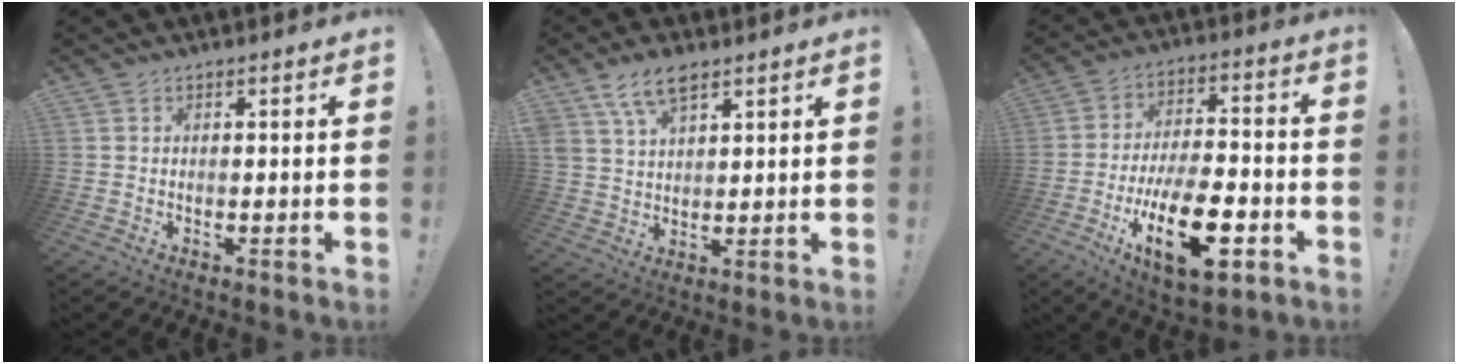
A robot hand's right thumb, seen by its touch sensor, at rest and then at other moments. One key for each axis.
{"total": 8.0, "fx": 5.2, "fy": 3.6, "fz": 5.0, "tx": -0.098, "ty": -0.011, "tz": 0.098}
{"total": 19.9, "fx": -8.2, "fy": 8.5, "fz": 16.0, "tx": -0.266, "ty": 0.036, "tz": -0.130}